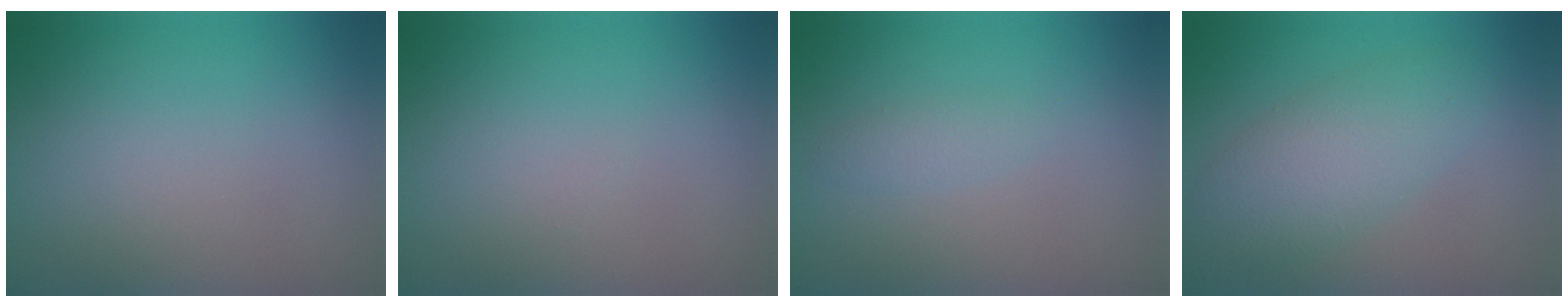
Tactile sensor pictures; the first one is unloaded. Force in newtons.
{"total": 0.0}
{"total": 0.9, "press": 0.9, "slide": 0.0}
{"total": 4.8, "press": 4.8, "slide": 0.3}